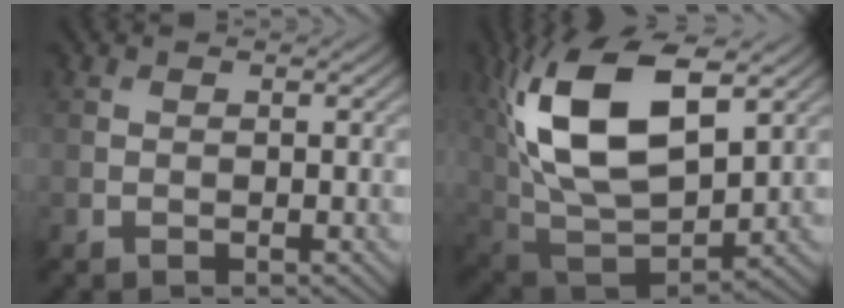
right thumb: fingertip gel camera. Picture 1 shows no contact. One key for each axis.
{"total": 16.0, "fx": 5.3, "fy": 8.2, "fz": 12.7, "tx": -0.265, "ty": 0.004, "tz": 0.103}